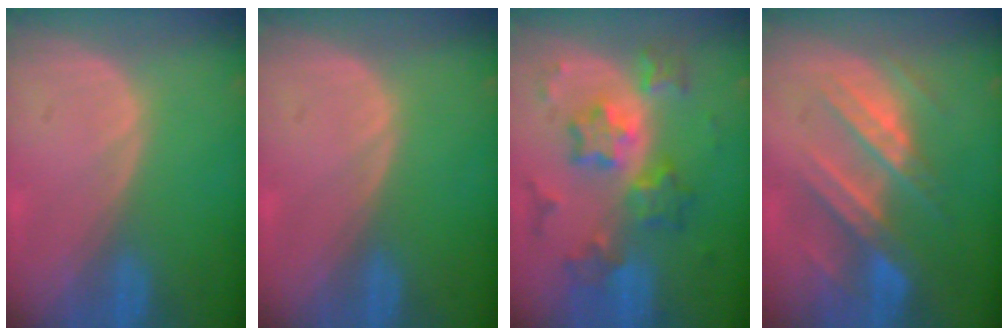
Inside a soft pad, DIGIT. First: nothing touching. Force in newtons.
{"total": 0.0}
{"total": 9.1, "press": 9.1, "slide": 0.8}
{"total": 8.9, "press": 8.0, "slide": 4.0}